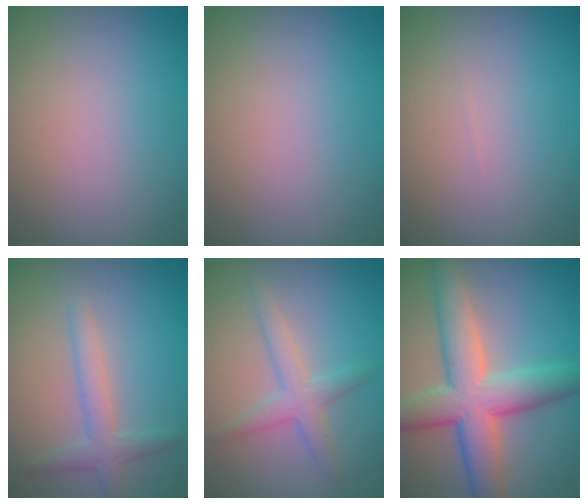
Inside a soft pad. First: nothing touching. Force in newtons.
{"total": 0.0}
{"total": 0.0}
{"total": 2.3, "press": 2.3, "slide": 0.0}
{"total": 3.0, "press": 3.0, "slide": 0.2}
{"total": 9.0, "press": 9.0, "slide": 0.4}